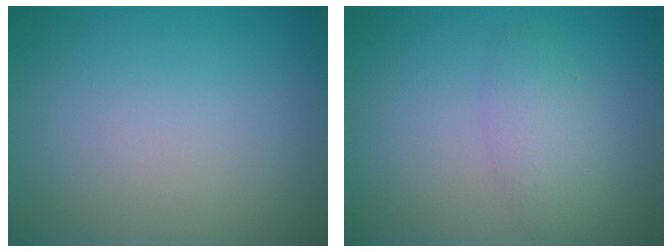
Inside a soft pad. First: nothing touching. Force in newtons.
{"total": 2.4, "press": 2.4, "slide": 0.1}